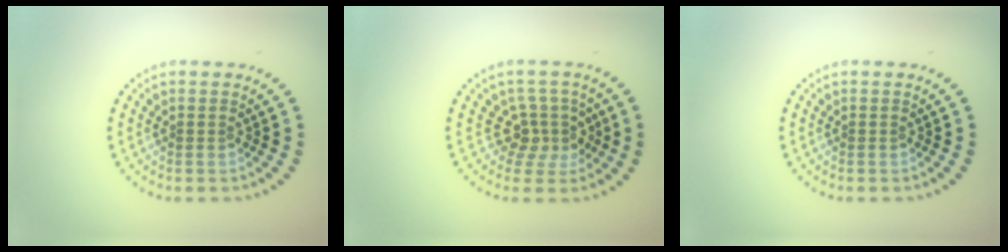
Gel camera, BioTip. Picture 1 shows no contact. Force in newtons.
{"total": 3.0, "press": 2.3, "slide": 1.9}
{"total": 0.0}